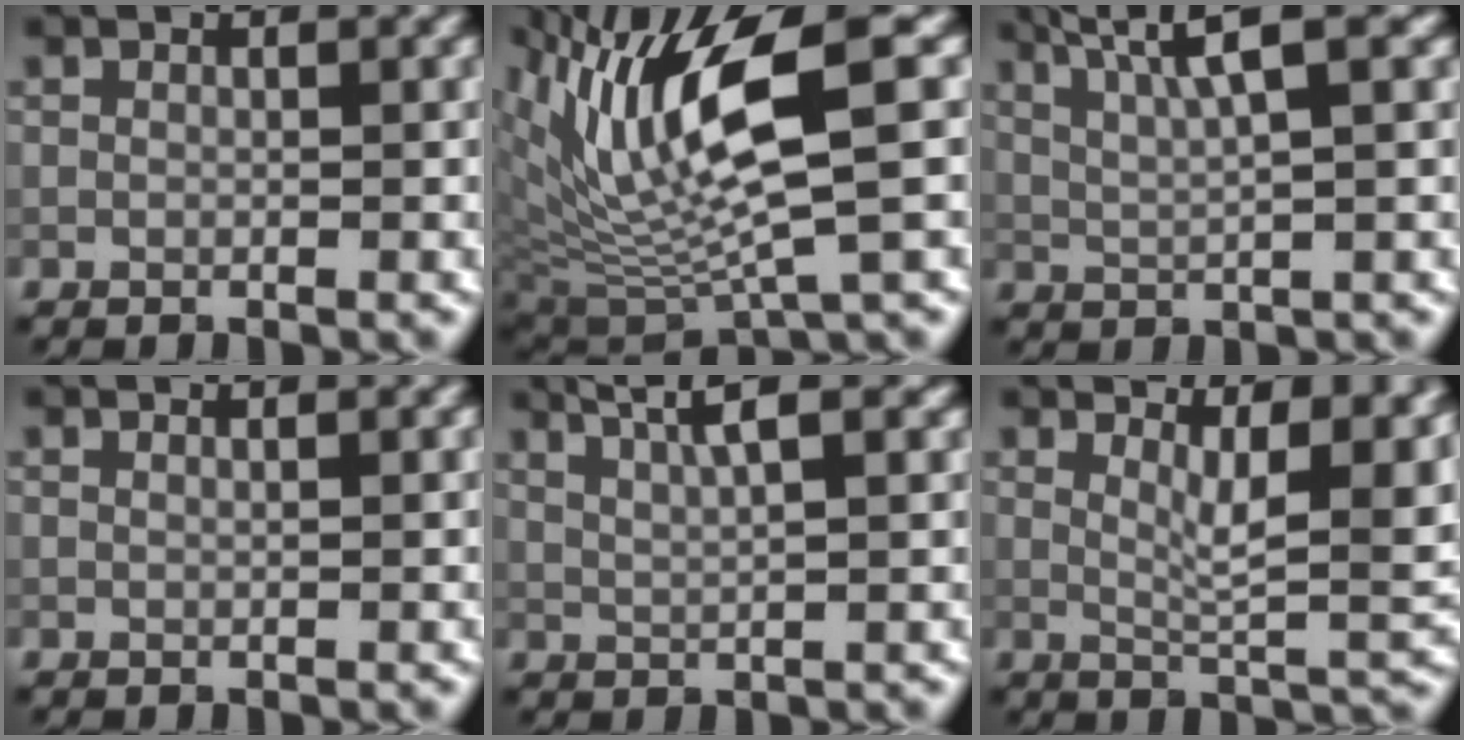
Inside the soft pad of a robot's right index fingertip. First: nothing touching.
{"total": 10.8, "force": [3.6, 2.8, 9.8], "torque": [-0.182, -0.002, 0.078]}
{"total": 5.1, "force": [2.6, 1.0, 4.3], "torque": [-0.073, 0.013, 0.043]}
{"total": 0.9, "force": [0.7, 0.3, 0.5], "torque": [-0.006, -0.001, 0.002]}
{"total": 5.7, "force": [3.4, 2.0, 4.2], "torque": [-0.051, 0.024, 0.031]}
{"total": 8.2, "force": [3.5, 2.5, 6.9], "torque": [-0.084, 0.002, 0.058]}